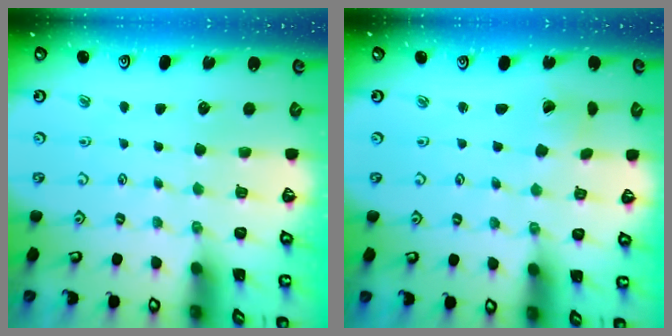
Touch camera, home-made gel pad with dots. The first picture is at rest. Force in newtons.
{"total": 1.5, "press": 1.5, "slide": 0.3}